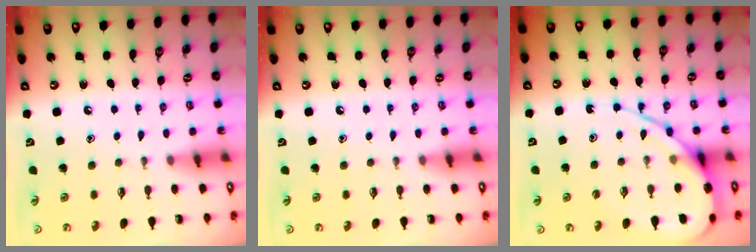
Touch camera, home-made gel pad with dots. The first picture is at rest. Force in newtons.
{"total": 0.0}
{"total": 11.6, "press": 11.5, "slide": 1.2}